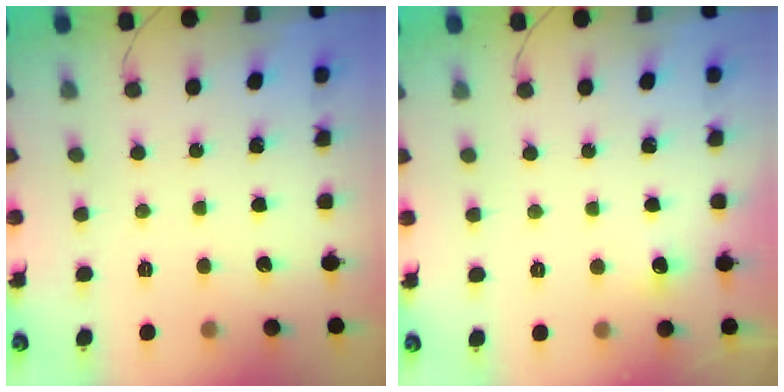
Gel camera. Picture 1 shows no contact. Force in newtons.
{"total": 3.5, "press": 3.2, "slide": 1.5}